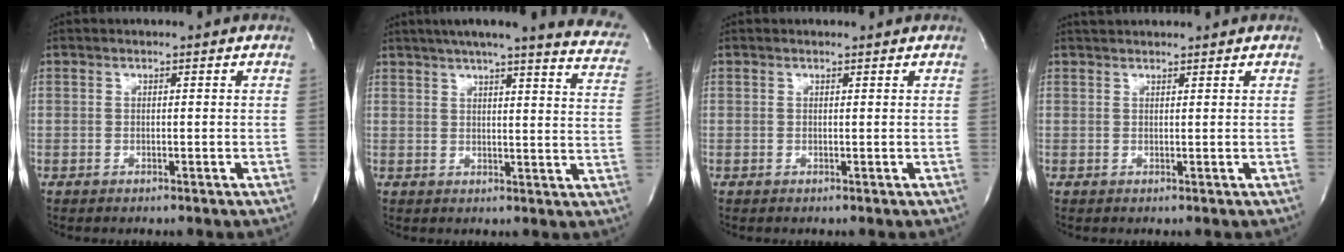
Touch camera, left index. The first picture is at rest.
{"total": 21.2, "force": [18.2, 1.3, 10.9], "torque": [-0.147, -0.040, 0.204]}
{"total": 0.8, "force": [0.8, 0.0, 0.0], "torque": [-0.008, 0.001, 0.011]}
{"total": 3.4, "force": [3.3, 0.3, 0.8], "torque": [-0.013, 0.029, 0.052]}